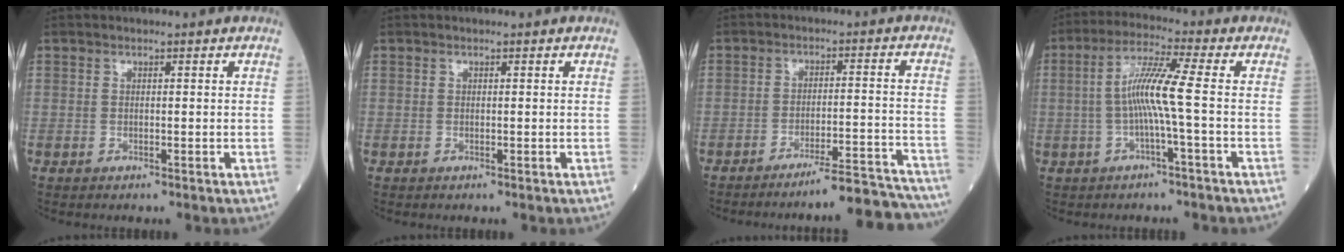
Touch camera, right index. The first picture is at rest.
{"total": 0.0}
{"total": 12.8, "force": [-12.4, -0.3, 3.4], "torque": [-0.016, 0.022, -0.168]}
{"total": 7.1, "force": [-0.7, -0.8, 7.1], "torque": [-0.141, 0.015, -0.015]}